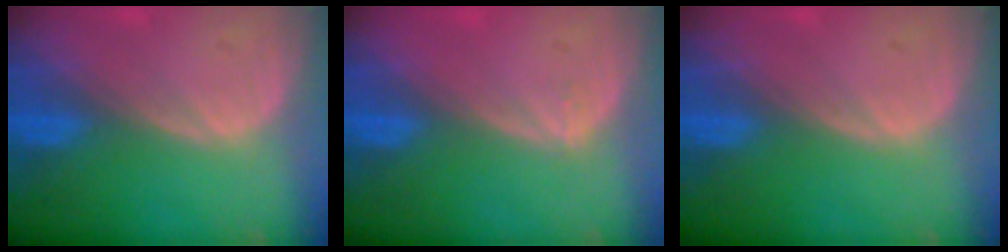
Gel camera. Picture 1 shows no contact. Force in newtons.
{"total": 0.6, "press": 0.4, "slide": 0.5}
{"total": 0.0}